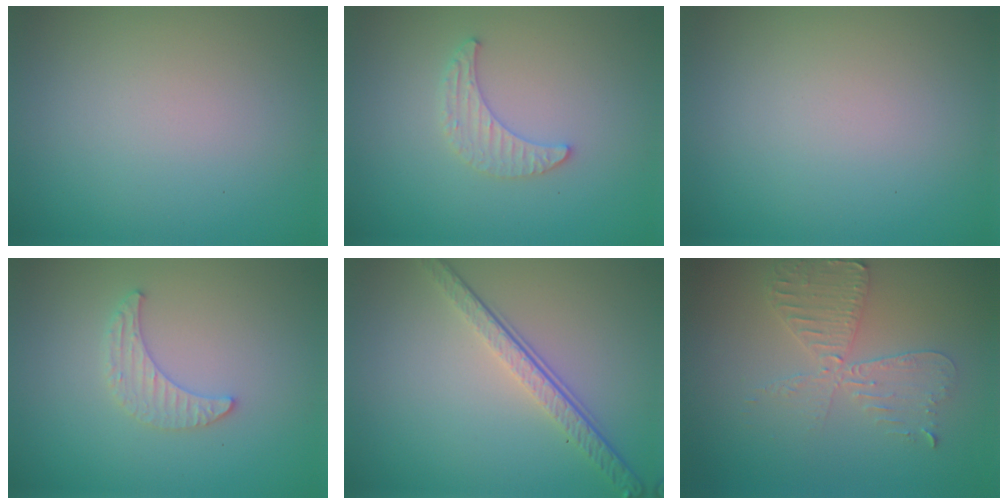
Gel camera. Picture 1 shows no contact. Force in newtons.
{"total": 2.0, "press": 1.9, "slide": 0.5}
{"total": 0.0}
{"total": 2.0, "press": 1.9, "slide": 0.5}
{"total": 4.0, "press": 2.7, "slide": 2.9}
{"total": 3.8, "press": 3.3, "slide": 1.9}